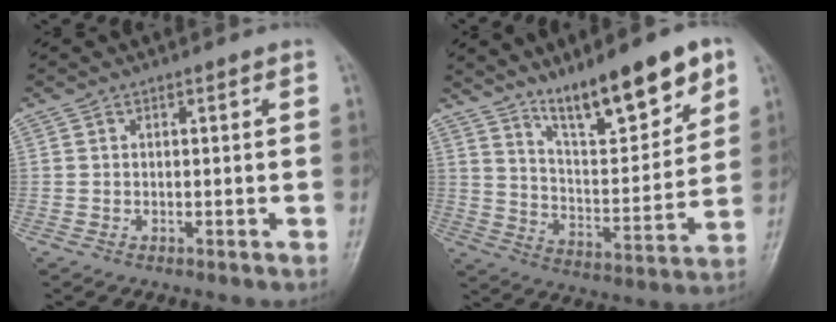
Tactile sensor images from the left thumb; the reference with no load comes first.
{"total": 16.8, "force": [11.2, 4.7, 11.6], "torque": [-0.151, -0.063, 0.192]}